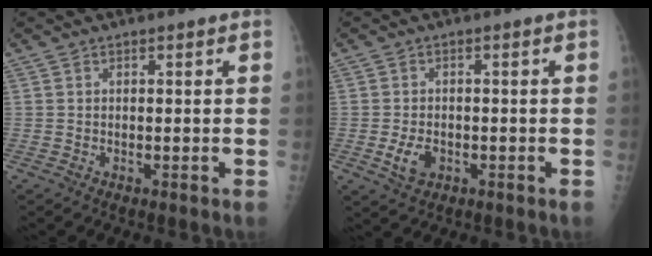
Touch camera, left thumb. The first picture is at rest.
{"total": 3.9, "force": [-1.2, 2.6, 2.6], "torque": [-0.047, 0.001, -0.016]}